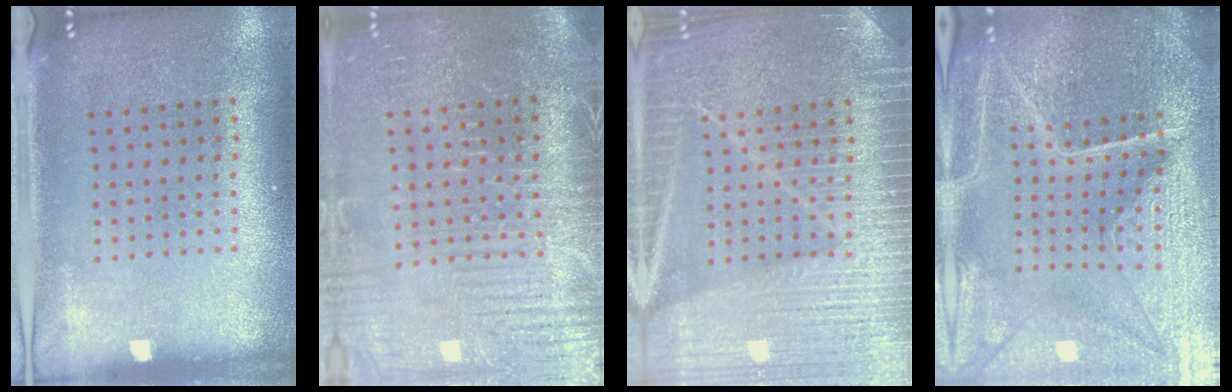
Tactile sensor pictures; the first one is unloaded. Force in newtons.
{"total": 4.2, "press": 3.9, "slide": 1.6}
{"total": 6.8, "press": 6.7, "slide": 0.8}
{"total": 5.9, "press": 5.4, "slide": 2.4}